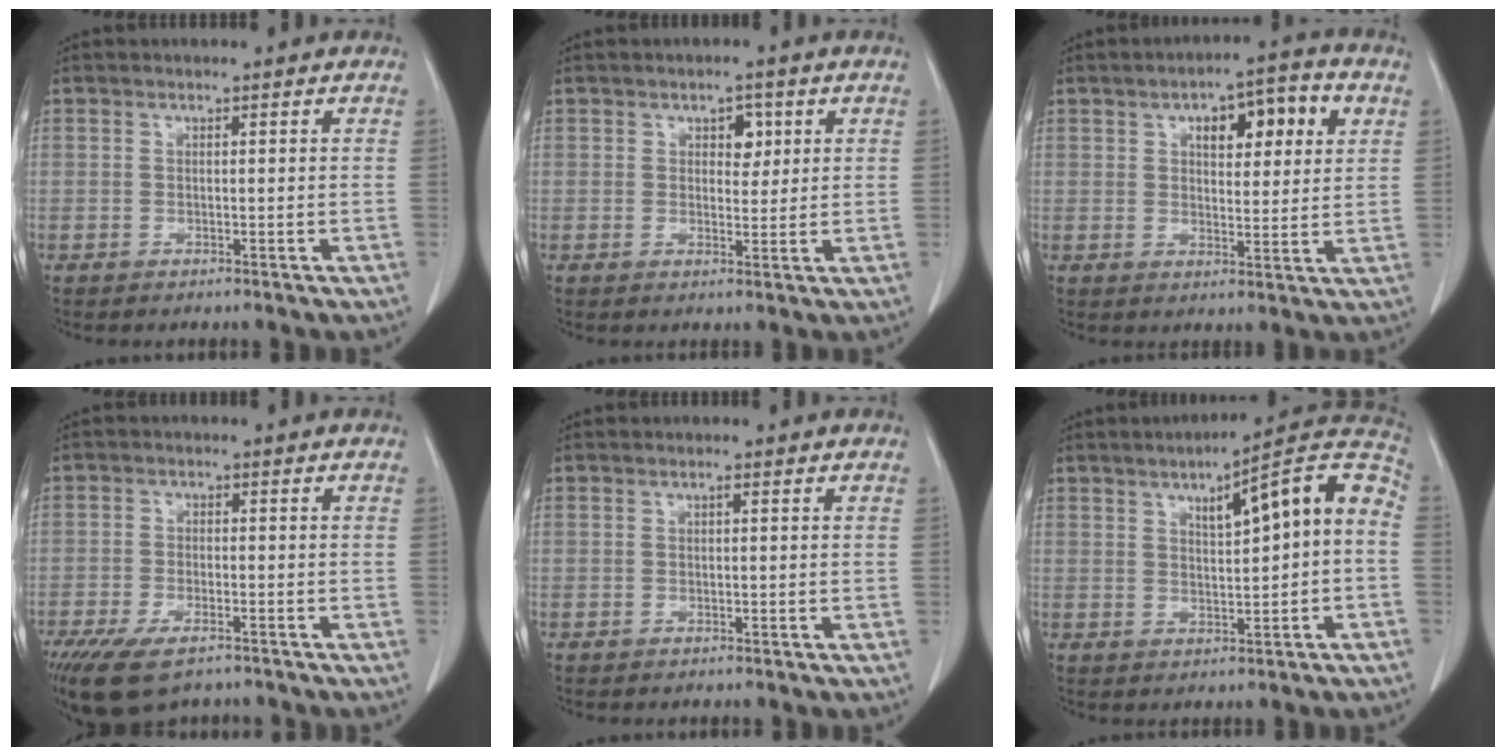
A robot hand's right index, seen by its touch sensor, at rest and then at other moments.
{"total": 3.0, "force": [1.2, 1.9, 2.0], "torque": [-0.023, 0.004, 0.017]}
{"total": 9.7, "force": [3.8, 3.5, 8.2], "torque": [-0.113, 0.021, 0.055]}
{"total": 10.1, "force": [-7.2, 4.0, 5.9], "torque": [-0.111, -0.015, -0.117]}
{"total": 0.0}
{"total": 12.2, "force": [2.0, 2.1, 11.9], "torque": [-0.158, 0.037, 0.024]}